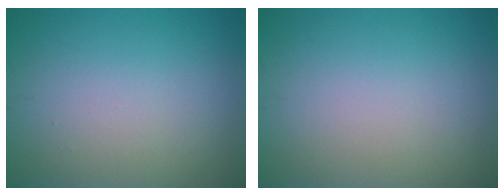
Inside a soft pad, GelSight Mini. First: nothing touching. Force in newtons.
{"total": 0.0}